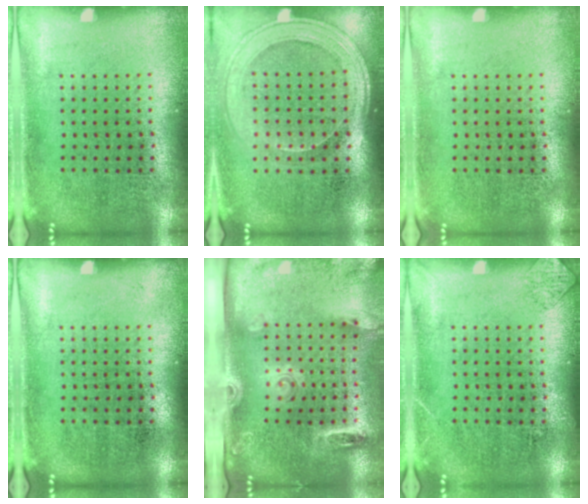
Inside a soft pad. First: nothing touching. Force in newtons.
{"total": 1.8, "press": 1.6, "slide": 0.7}
{"total": 0.0}
{"total": 0.0}
{"total": 2.7, "press": 1.9, "slide": 1.9}
{"total": 0.8, "press": 0.8, "slide": 0.1}